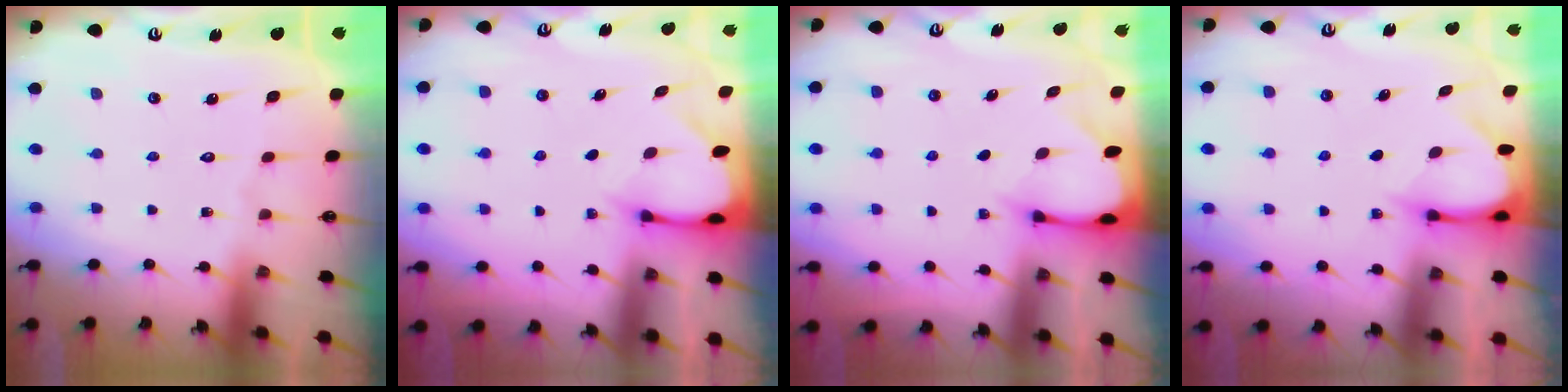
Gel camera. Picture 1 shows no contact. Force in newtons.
{"total": 2.3, "press": 2.3, "slide": 0.1}
{"total": 2.4, "press": 2.4, "slide": 0.1}
{"total": 3.7, "press": 3.7, "slide": 0.3}